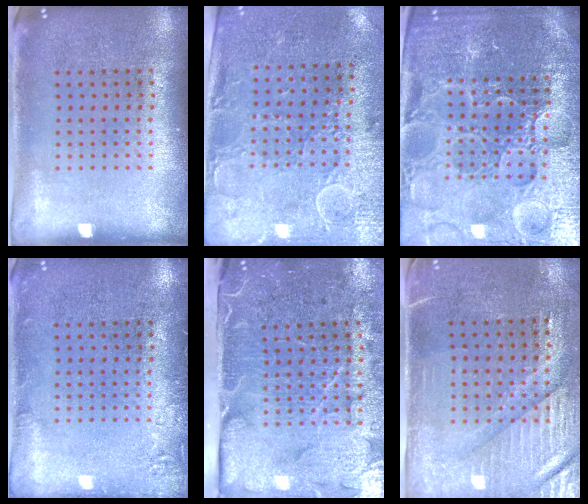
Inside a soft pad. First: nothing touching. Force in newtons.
{"total": 3.0, "press": 2.5, "slide": 1.6}
{"total": 5.8, "press": 5.3, "slide": 2.2}
{"total": 1.5, "press": 1.5, "slide": 0.2}
{"total": 5.0, "press": 4.0, "slide": 2.9}
{"total": 3.5, "press": 3.2, "slide": 1.5}